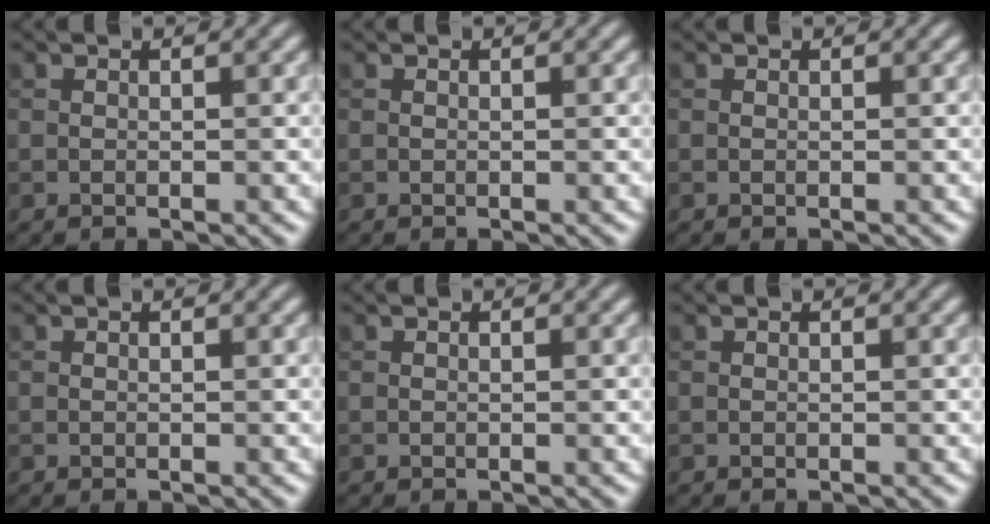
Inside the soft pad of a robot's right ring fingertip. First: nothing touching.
{"total": 0.0}
{"total": 0.0}
{"total": 0.0}
{"total": 0.0}
{"total": 0.0}